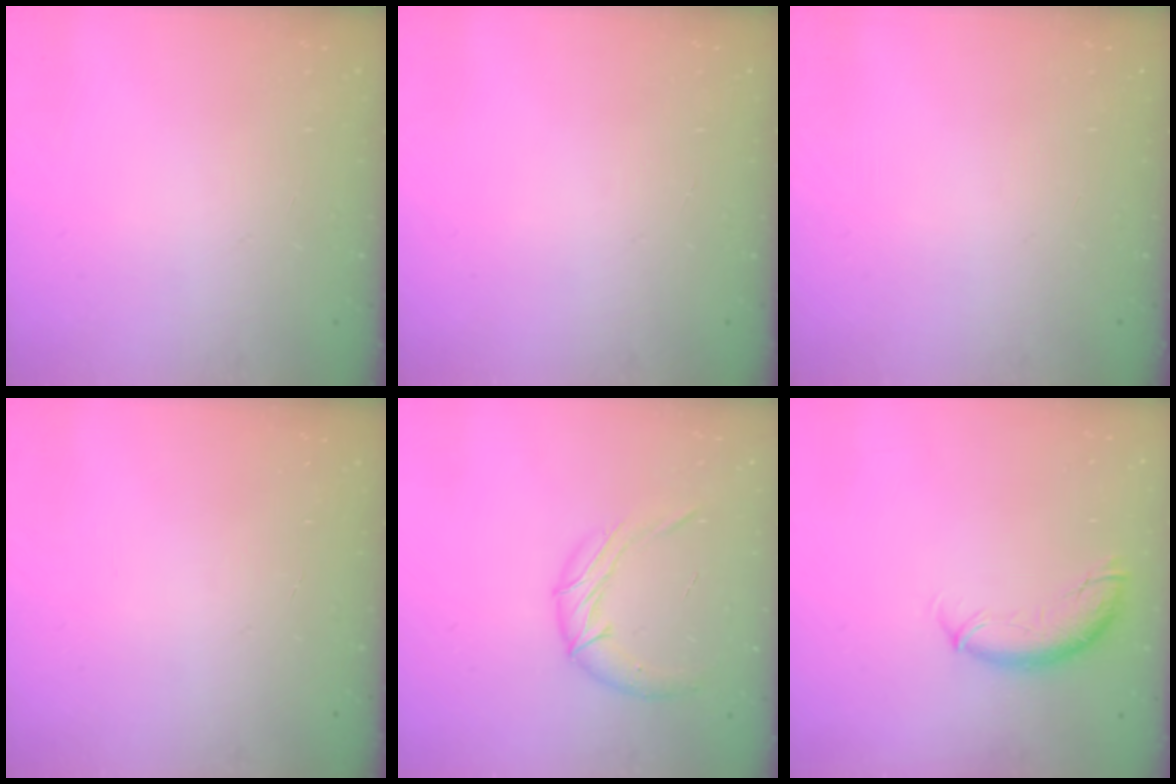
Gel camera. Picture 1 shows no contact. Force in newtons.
{"total": 0.0}
{"total": 0.0}
{"total": 0.0}
{"total": 10.8, "press": 10.7, "slide": 1.2}
{"total": 9.4, "press": 9.4, "slide": 0.8}